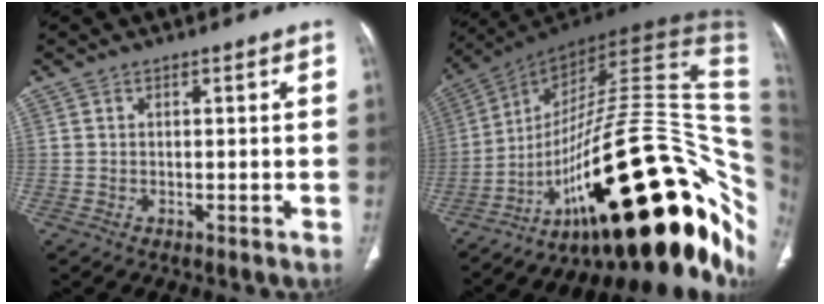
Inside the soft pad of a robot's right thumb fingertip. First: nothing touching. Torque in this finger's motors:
{"motor_torque": [4.62, 0.39, 1.50, -1.27, 0.92]}